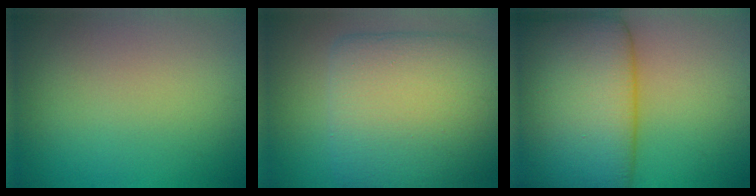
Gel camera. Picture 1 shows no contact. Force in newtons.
{"total": 12.9, "press": 12.9, "slide": 0.3}
{"total": 13.6, "press": 13.6, "slide": 0.8}